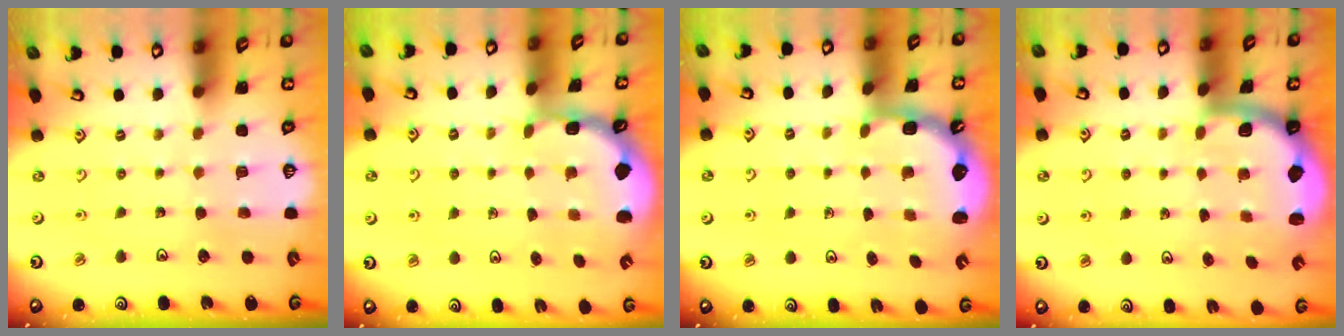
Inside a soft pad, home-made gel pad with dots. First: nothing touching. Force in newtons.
{"total": 1.6, "press": 1.5, "slide": 0.4}
{"total": 2.6, "press": 2.2, "slide": 1.3}
{"total": 1.9, "press": 1.8, "slide": 0.5}